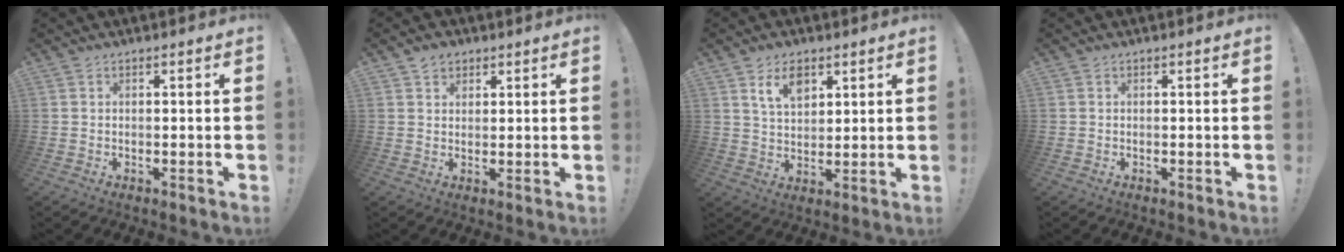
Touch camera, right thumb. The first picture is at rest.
{"total": 4.0, "force": [2.5, 3.1, 0.7], "torque": [-0.003, -0.012, 0.044]}
{"total": 7.8, "force": [4.5, 4.5, 4.5], "torque": [-0.079, -0.012, 0.084]}
{"total": 0.0}